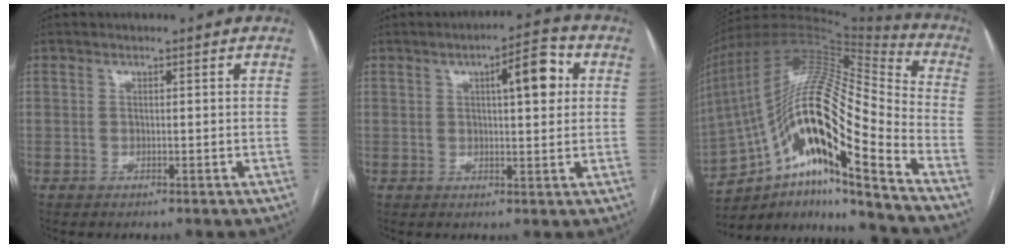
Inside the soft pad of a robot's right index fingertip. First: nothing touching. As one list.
[{"total": 7.4, "force": [2.1, 1.8, 6.8], "torque": [-0.096, 0.015, 0.027]}, {"total": 23.8, "force": [-12.1, 3.3, 20.2], "torque": [-0.363, 0.020, -0.210]}]